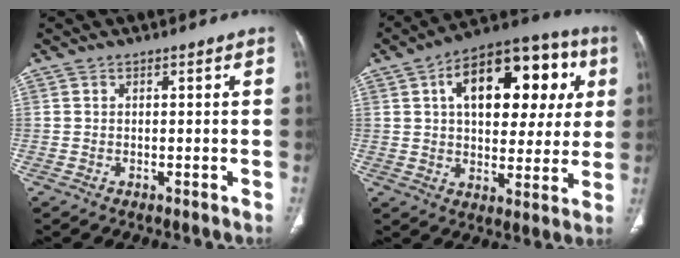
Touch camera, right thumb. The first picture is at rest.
{"total": 22.4, "force": [6.5, 12.3, 17.5], "torque": [-0.203, 0.021, 0.089]}